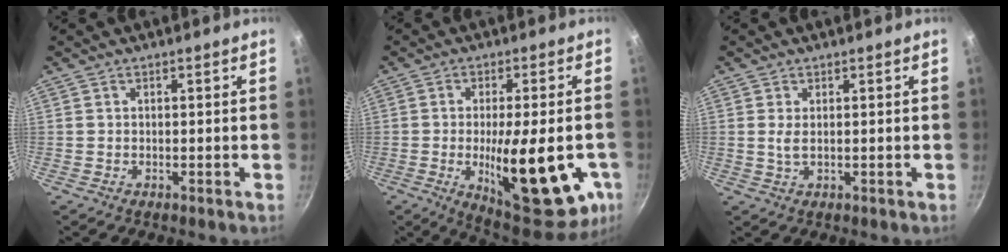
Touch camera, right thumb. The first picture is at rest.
{"total": 22.2, "force": [-5.7, 7.2, 20.2], "torque": [-0.261, -0.013, -0.067]}
{"total": 2.0, "force": [0.3, 0.9, 1.7], "torque": [-0.034, -0.005, 0.008]}